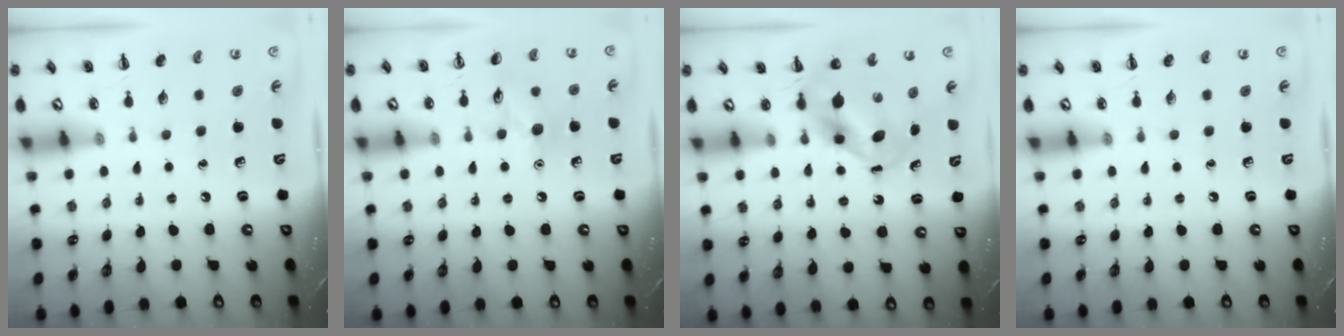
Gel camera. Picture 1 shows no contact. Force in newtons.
{"total": 8.6, "press": 8.5, "slide": 0.8}
{"total": 5.8, "press": 5.6, "slide": 1.3}
{"total": 0.0}